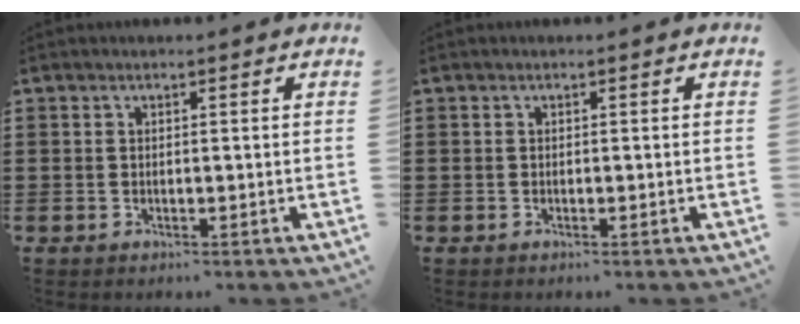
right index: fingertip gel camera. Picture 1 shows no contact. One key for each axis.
{"total": 0.0}